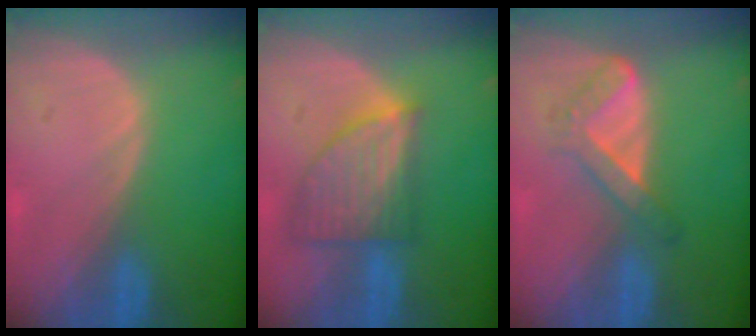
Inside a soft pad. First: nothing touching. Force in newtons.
{"total": 7.5, "press": 6.8, "slide": 3.1}
{"total": 5.3, "press": 4.6, "slide": 2.6}